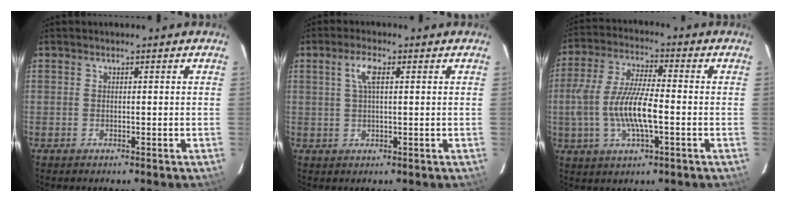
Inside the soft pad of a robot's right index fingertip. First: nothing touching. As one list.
[{"total": 3.7, "force": [1.2, 1.0, 3.3], "torque": [-0.067, 0.007, 0.023]}, {"total": 12.3, "force": [-2.3, 3.3, 11.6], "torque": [-0.239, 0.000, -0.045]}]